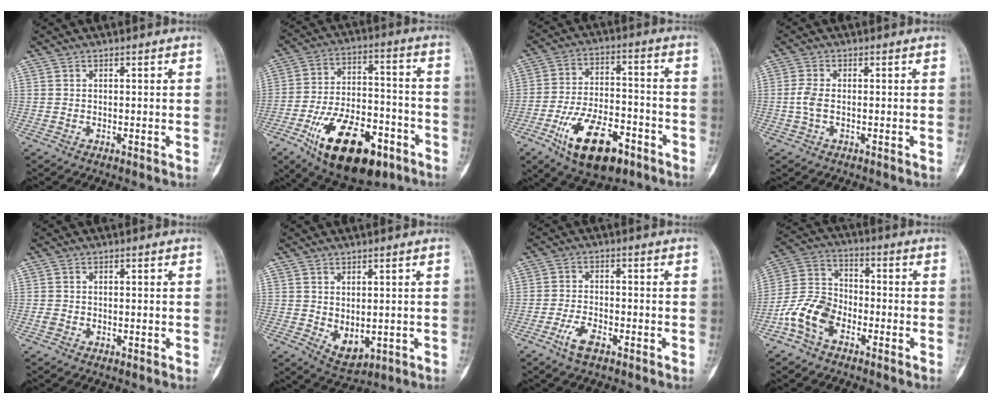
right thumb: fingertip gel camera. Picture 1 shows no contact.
{"total": 22.2, "force": [-11.5, 11.1, 15.4], "torque": [-0.252, 0.062, -0.178]}
{"total": 16.9, "force": [-8.8, 8.2, 11.9], "torque": [-0.185, 0.050, -0.137]}
{"total": 2.9, "force": [-0.3, 1.4, 2.5], "torque": [-0.064, 0.005, -0.010]}
{"total": 1.0, "force": [-0.3, 0.8, 0.4], "torque": [-0.010, 0.002, -0.006]}
{"total": 5.4, "force": [-0.4, 3.4, 4.1], "torque": [-0.050, -0.005, 0.018]}
{"total": 4.9, "force": [-2.9, 2.1, 3.3], "torque": [-0.071, 0.014, -0.051]}
{"total": 10.3, "force": [-5.1, 6.7, 6.0], "torque": [-0.112, 0.041, -0.107]}